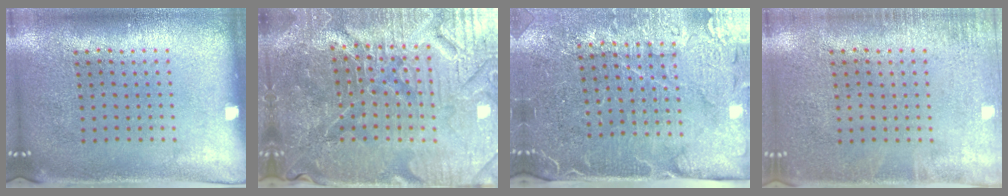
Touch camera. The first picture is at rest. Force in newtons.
{"total": 6.0, "press": 5.5, "slide": 2.3}
{"total": 4.6, "press": 4.2, "slide": 1.9}
{"total": 1.4, "press": 1.4, "slide": 0.2}